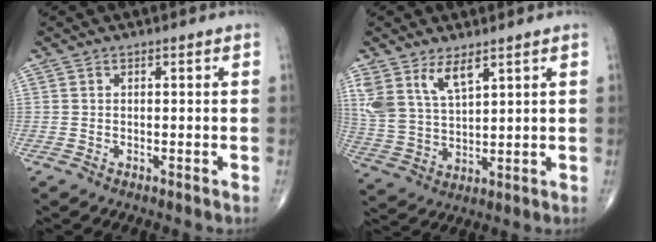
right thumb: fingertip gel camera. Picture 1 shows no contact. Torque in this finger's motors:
{"motor_torque": [-0.57, 0.97, 0.70, 0.78, 0.11]}